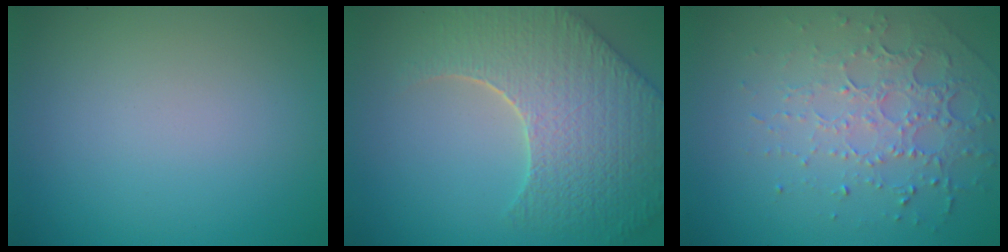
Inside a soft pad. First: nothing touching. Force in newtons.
{"total": 9.0, "press": 6.3, "slide": 6.4}
{"total": 4.5, "press": 3.1, "slide": 3.2}